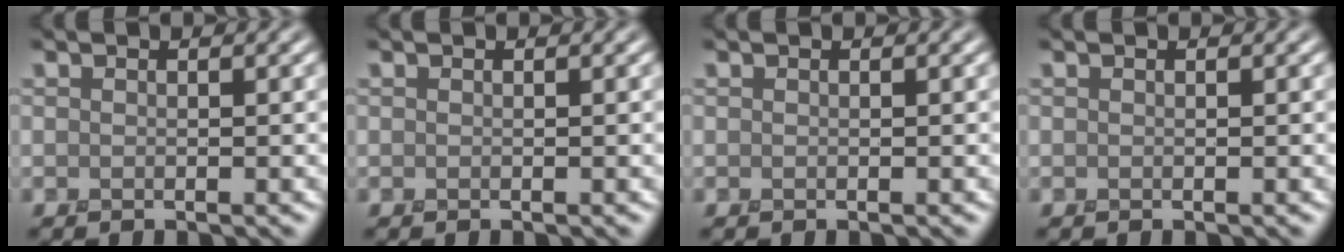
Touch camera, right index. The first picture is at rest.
{"total": 0.0}
{"total": 0.0}
{"total": 0.0}